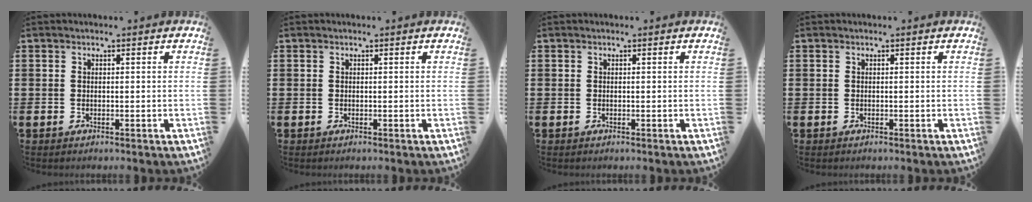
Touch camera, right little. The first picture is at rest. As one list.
[{"total": 0.0}, {"total": 0.0}, {"total": 0.0}]